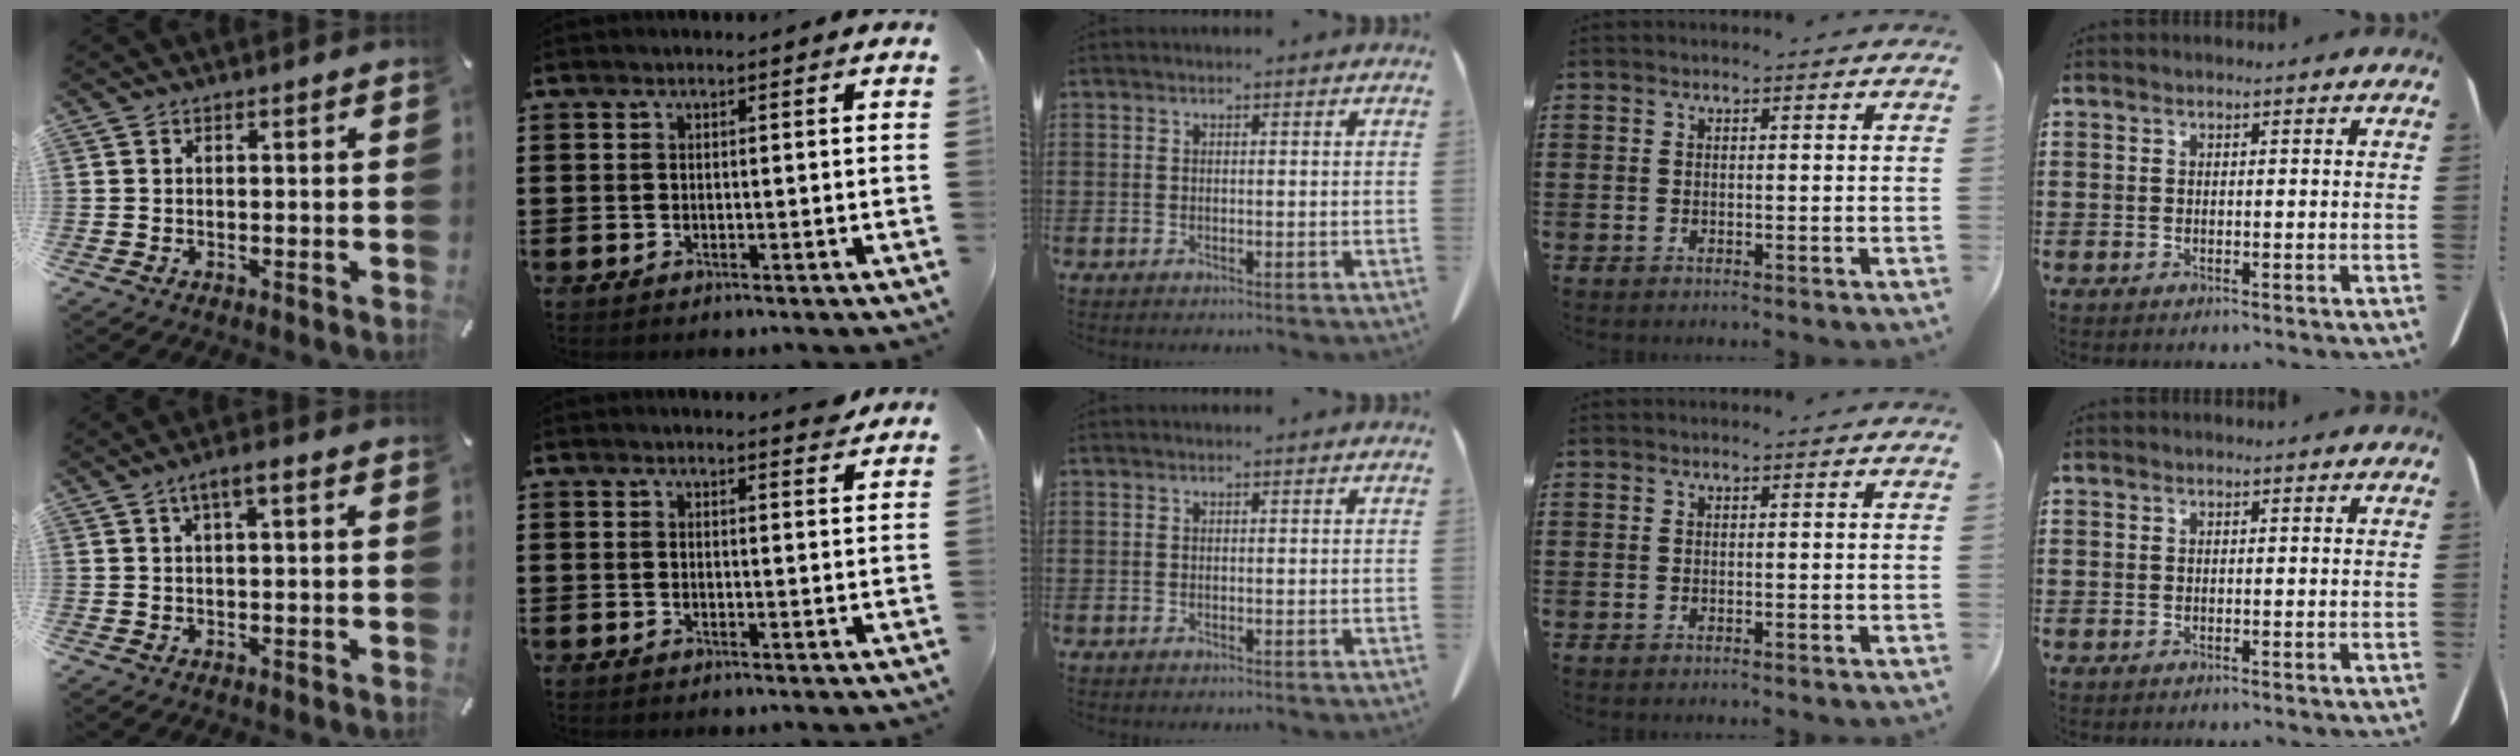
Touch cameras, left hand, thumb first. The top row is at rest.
{"thumb": {"total": 3.4, "force": [1.0, 0.8, 3.1], "torque": [-0.061, 0.005, 0.015]}, "index": {"total": 2.1, "force": [2.0, 0.2, 0.5], "torque": [-0.006, -0.003, 0.037]}}